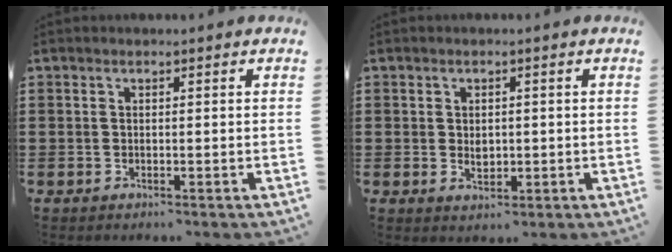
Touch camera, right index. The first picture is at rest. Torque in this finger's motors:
{"motor_torque": [1.04, 1.08, 0.00, 0.00]}